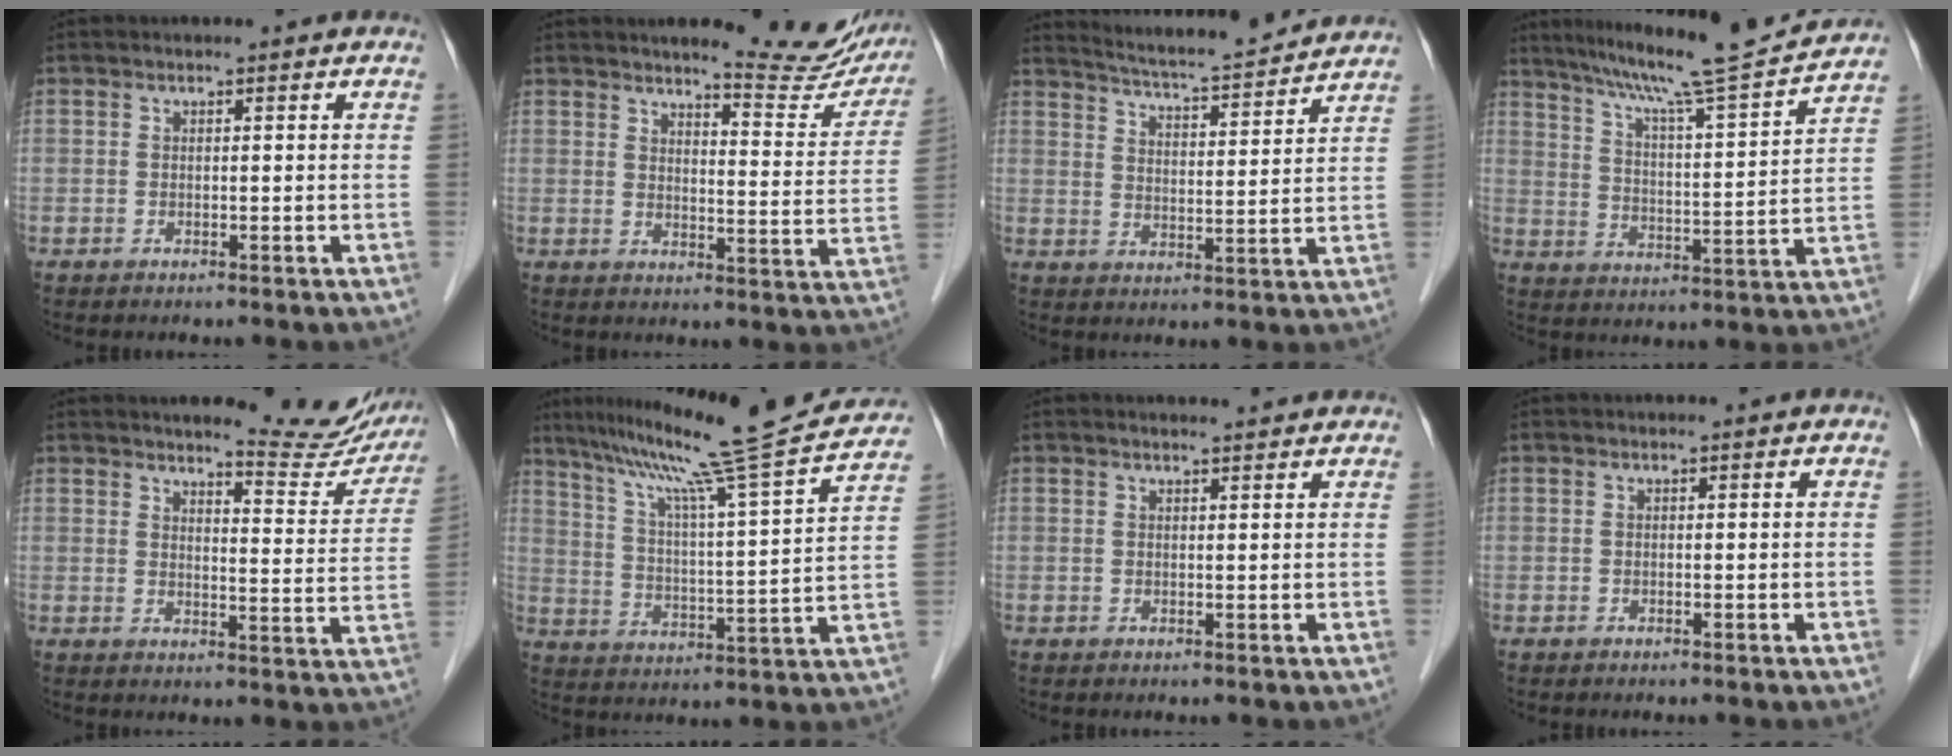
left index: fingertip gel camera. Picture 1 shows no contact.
{"total": 12.8, "force": [11.9, 1.7, 4.4], "torque": [-0.043, -0.051, 0.126]}
{"total": 12.3, "force": [11.7, 0.4, 3.9], "torque": [-0.071, 0.004, 0.167]}
{"total": 16.1, "force": [14.2, -1.0, 7.5], "torque": [-0.130, -0.012, 0.205]}
{"total": 11.9, "force": [11.4, 1.5, 3.4], "torque": [-0.030, -0.053, 0.118]}
{"total": 22.0, "force": [18.9, -1.2, 11.3], "torque": [-0.188, -0.020, 0.269]}
{"total": 2.3, "force": [2.2, 0.1, 0.6], "torque": [-0.012, 0.004, 0.024]}
{"total": 0.0}